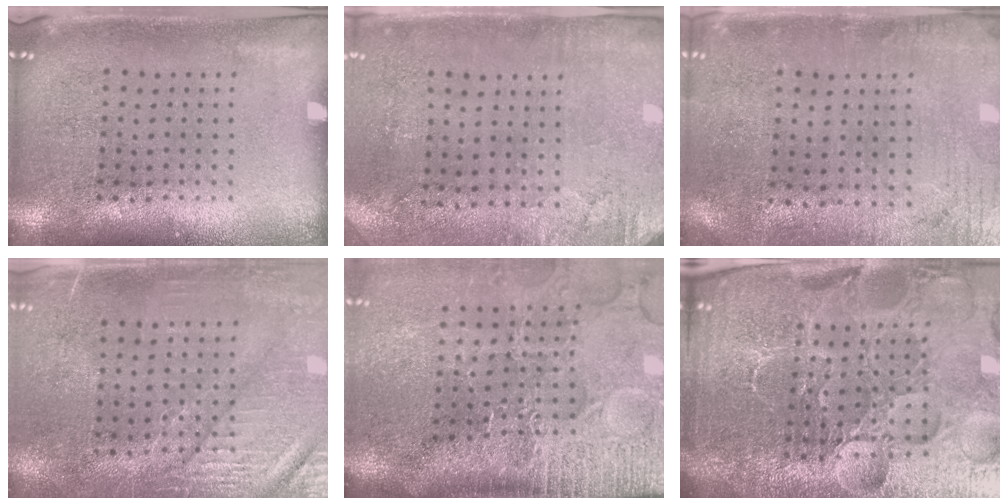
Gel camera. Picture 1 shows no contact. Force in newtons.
{"total": 2.9, "press": 2.4, "slide": 1.7}
{"total": 0.5, "press": 0.2, "slide": 0.5}
{"total": 3.2, "press": 2.9, "slide": 1.1}
{"total": 4.6, "press": 3.8, "slide": 2.6}
{"total": 6.6, "press": 5.9, "slide": 3.1}